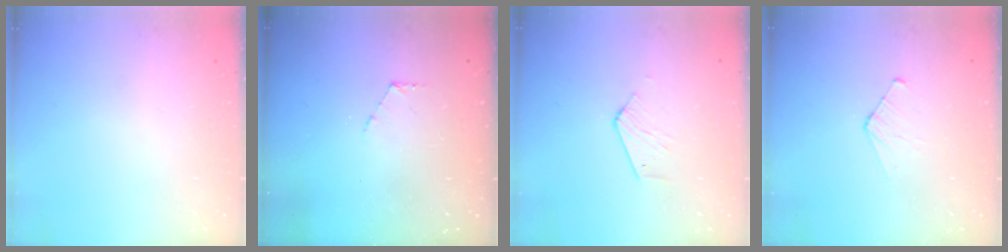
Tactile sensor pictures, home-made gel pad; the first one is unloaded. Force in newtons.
{"total": 4.0, "press": 4.0, "slide": 0.4}
{"total": 3.1, "press": 3.1, "slide": 0.2}
{"total": 4.4, "press": 4.3, "slide": 0.4}